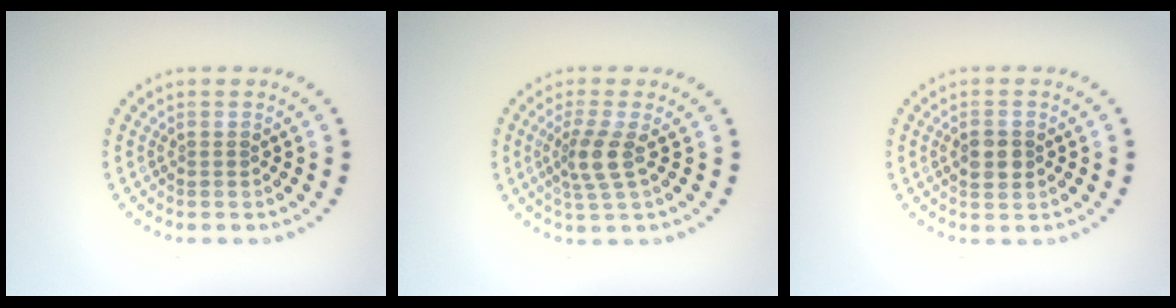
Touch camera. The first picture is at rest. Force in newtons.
{"total": 2.7, "press": 2.1, "slide": 1.8}
{"total": 2.6, "press": 2.6, "slide": 0.1}